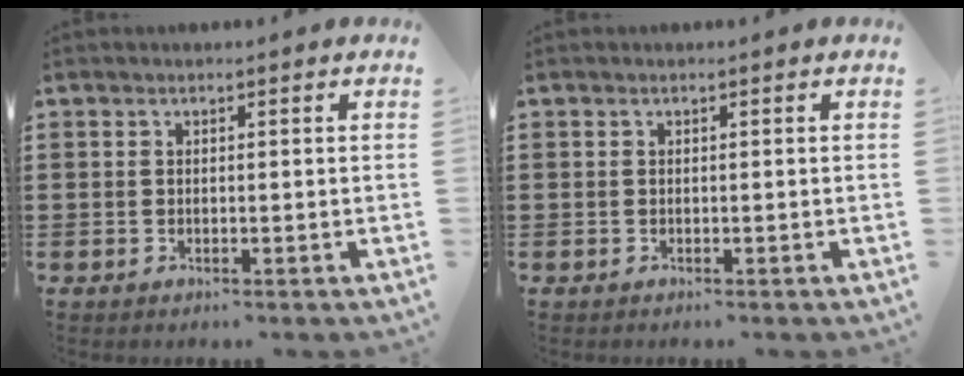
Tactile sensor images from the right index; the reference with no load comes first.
{"total": 0.0}